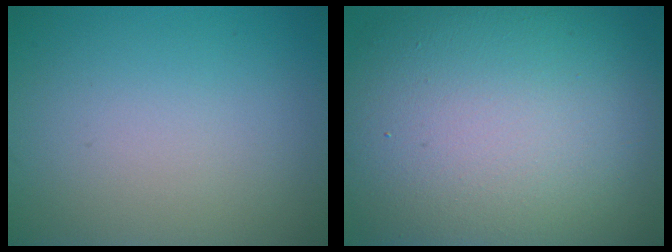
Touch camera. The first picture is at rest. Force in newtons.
{"total": 16.0, "press": 15.9, "slide": 1.5}